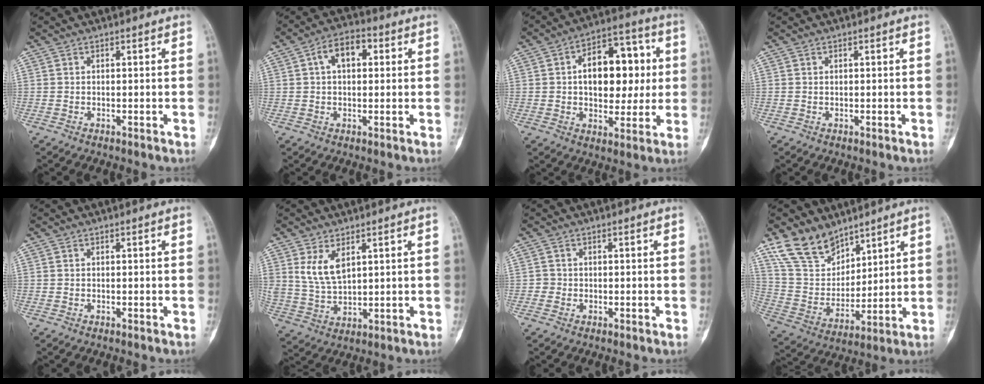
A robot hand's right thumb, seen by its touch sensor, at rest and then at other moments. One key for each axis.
{"total": 7.3, "fx": 1.8, "fy": 4.3, "fz": 5.6, "tx": -0.083, "ty": 0.017, "tz": 0.022}
{"total": 16.6, "fx": 2.1, "fy": 10.2, "fz": 13.0, "tx": -0.146, "ty": 0.021, "tz": 0.027}
{"total": 0.0}
{"total": 0.0}
{"total": 6.8, "fx": 3.1, "fy": 3.5, "fz": 5.0, "tx": -0.090, "ty": -0.019, "tz": 0.074}
{"total": 1.1, "fx": -0.2, "fy": 1.1, "fz": 0.0, "tx": 0.006, "ty": 0.006, "tz": -0.007}
{"total": 13.3, "fx": 9.7, "fy": 7.9, "fz": 4.4, "tx": -0.060, "ty": -0.051, "tz": 0.204}